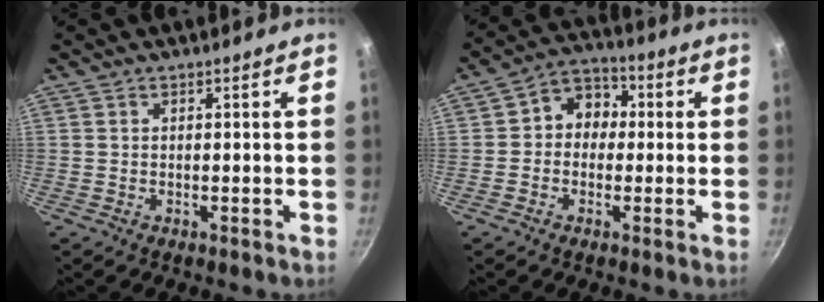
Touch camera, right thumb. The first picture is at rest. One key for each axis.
{"total": 7.4, "fx": 0.2, "fy": 6.3, "fz": 3.8, "tx": -0.015, "ty": 0.020, "tz": -0.017}